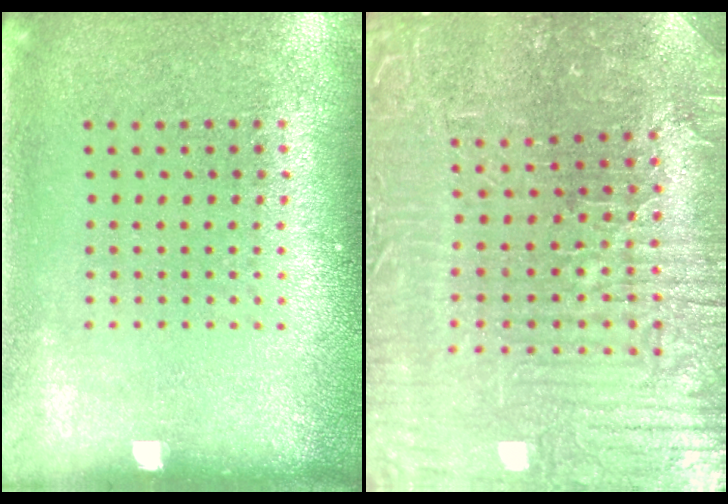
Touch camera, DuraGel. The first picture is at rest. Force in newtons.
{"total": 4.9, "press": 4.8, "slide": 1.0}